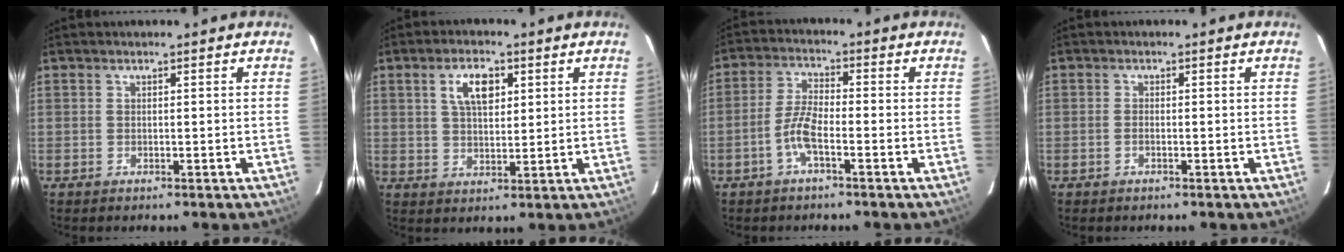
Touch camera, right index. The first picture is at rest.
{"total": 6.5, "force": [2.5, 3.1, 5.1], "torque": [-0.089, 0.012, 0.047]}
{"total": 5.3, "force": [-2.5, 1.2, 4.5], "torque": [-0.100, 0.007, -0.052]}
{"total": 0.8, "force": [-0.4, 0.4, 0.6], "torque": [-0.014, 0.001, -0.008]}